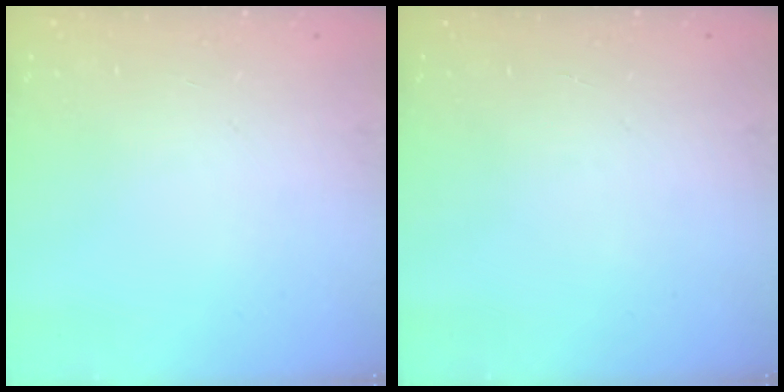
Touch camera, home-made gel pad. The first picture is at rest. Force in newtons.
{"total": 0.0}